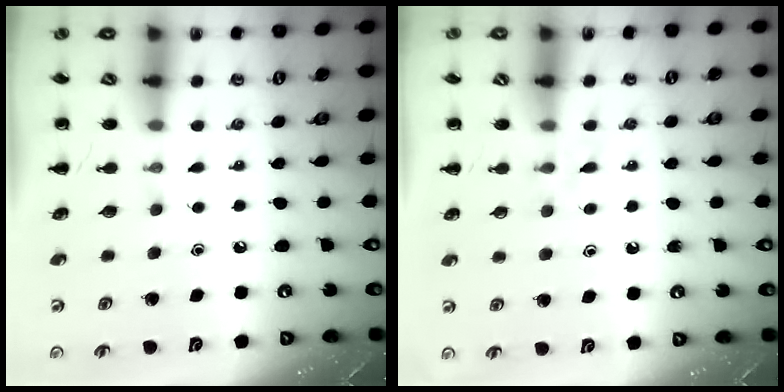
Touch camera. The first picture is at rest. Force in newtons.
{"total": 3.0, "press": 2.7, "slide": 1.2}